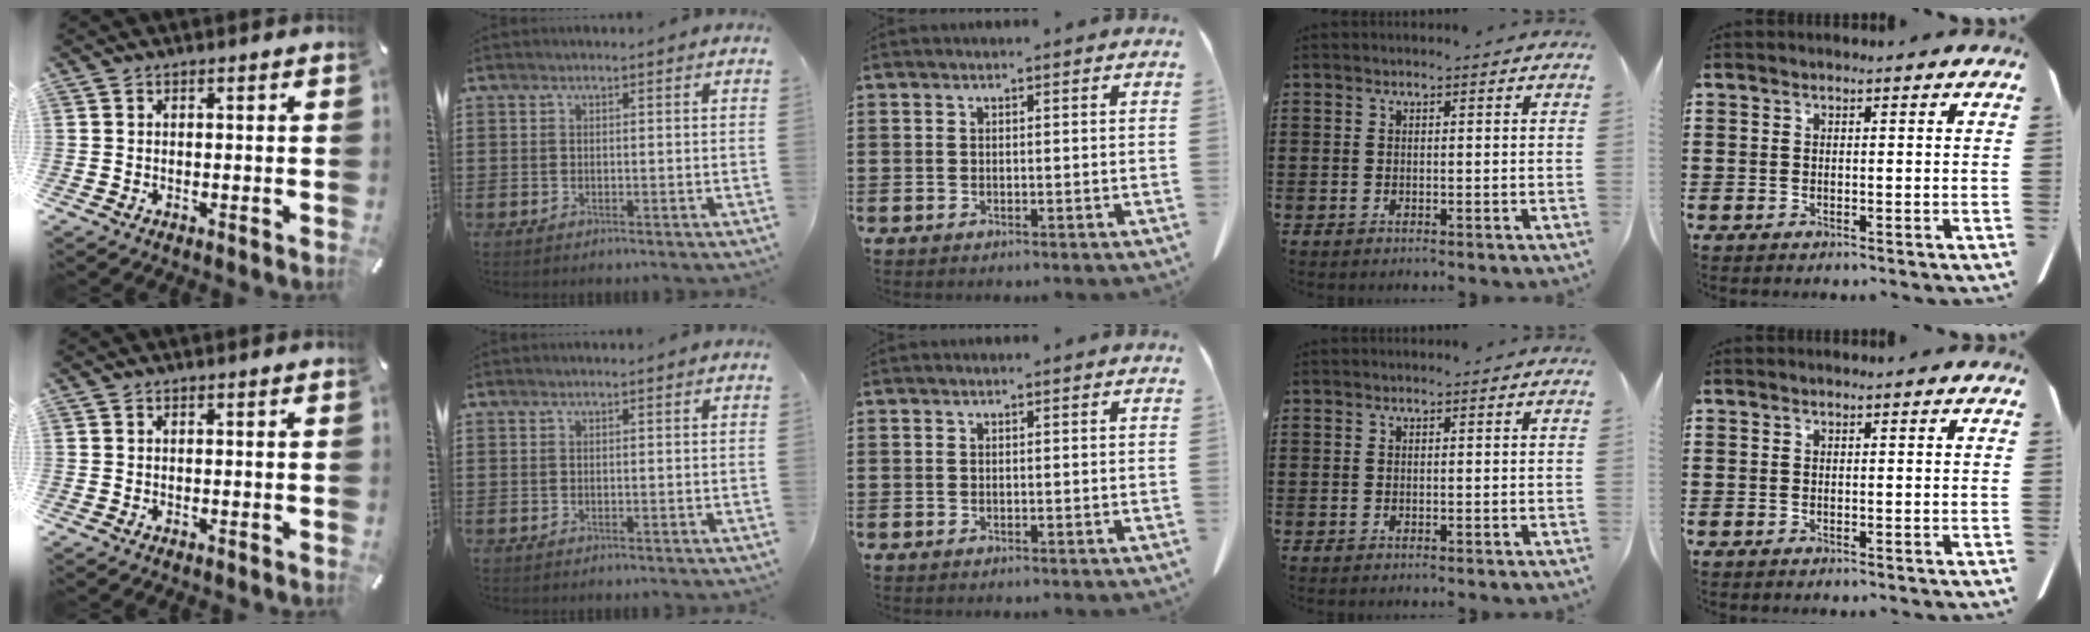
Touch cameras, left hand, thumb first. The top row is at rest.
{}